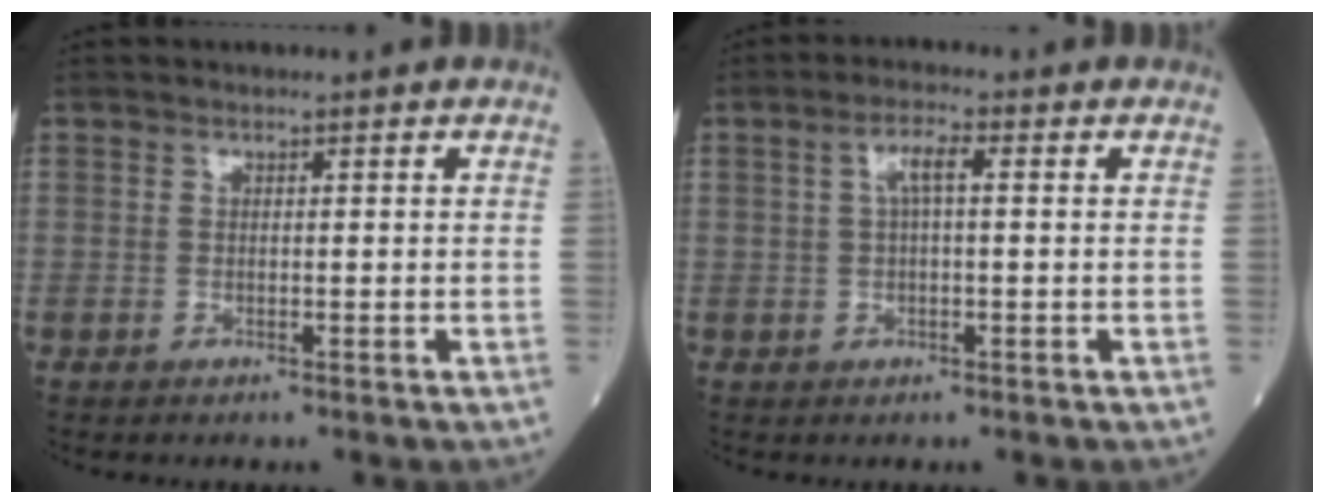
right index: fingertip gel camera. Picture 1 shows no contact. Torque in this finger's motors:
{"motor_torque": [0.19, 0.23, 0.07, 0.03]}